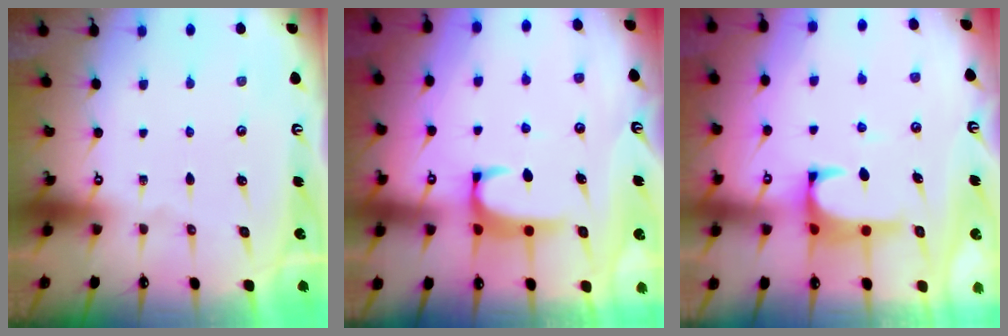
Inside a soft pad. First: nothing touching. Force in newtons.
{"total": 2.0, "press": 2.0, "slide": 0.3}
{"total": 2.5, "press": 2.4, "slide": 0.8}